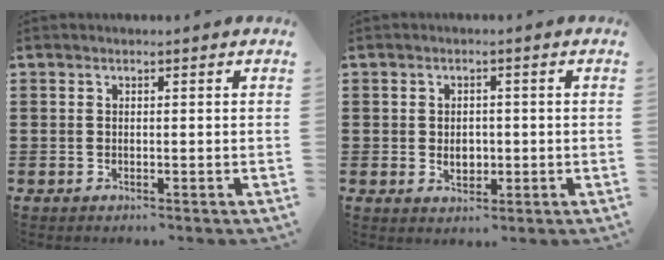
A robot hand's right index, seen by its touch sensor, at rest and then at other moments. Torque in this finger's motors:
{"motor_torque": [1.24, 0.90, 0.08, 0.02]}